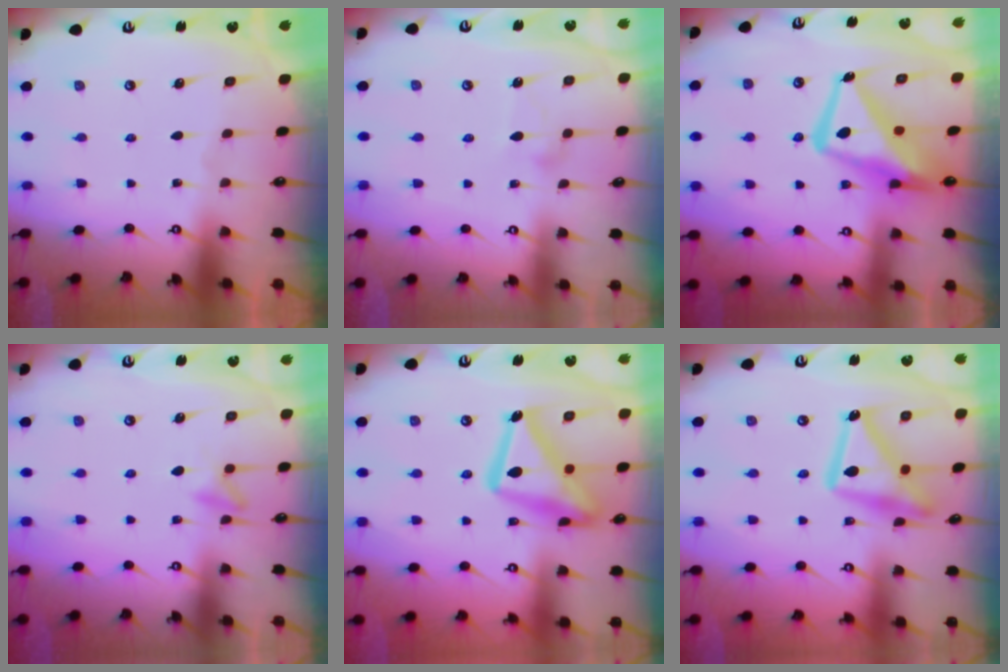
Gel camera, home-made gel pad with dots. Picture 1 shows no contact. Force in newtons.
{"total": 7.0, "press": 7.0, "slide": 0.4}
{"total": 16.0, "press": 15.8, "slide": 2.0}
{"total": 6.7, "press": 6.6, "slide": 1.2}
{"total": 19.6, "press": 19.6, "slide": 1.5}
{"total": 17.7, "press": 17.6, "slide": 1.1}